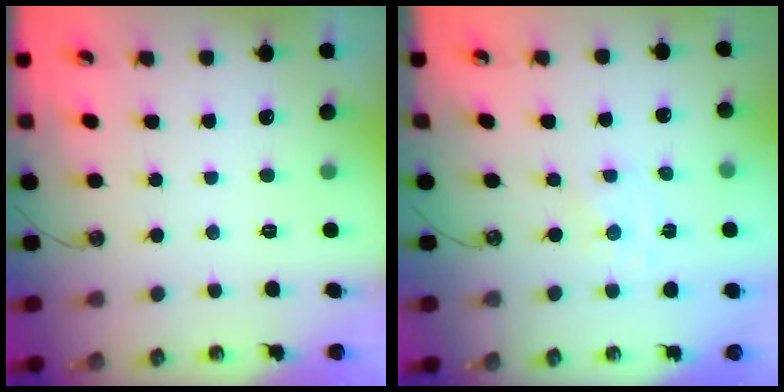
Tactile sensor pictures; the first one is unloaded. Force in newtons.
{"total": 0.0}